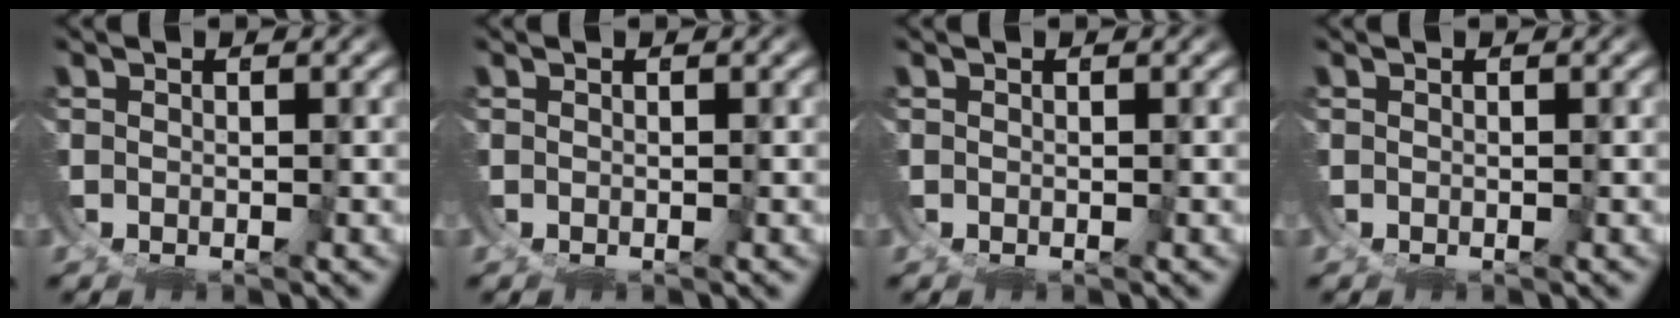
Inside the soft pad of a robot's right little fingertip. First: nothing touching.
{"total": 0.0}
{"total": 0.0}
{"total": 0.0}